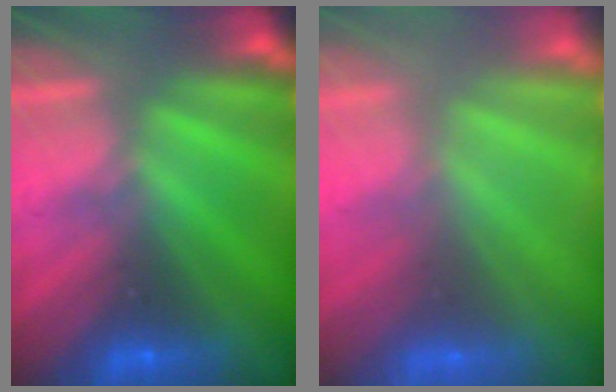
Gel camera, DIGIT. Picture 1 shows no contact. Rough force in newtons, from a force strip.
{"total": 6.5}